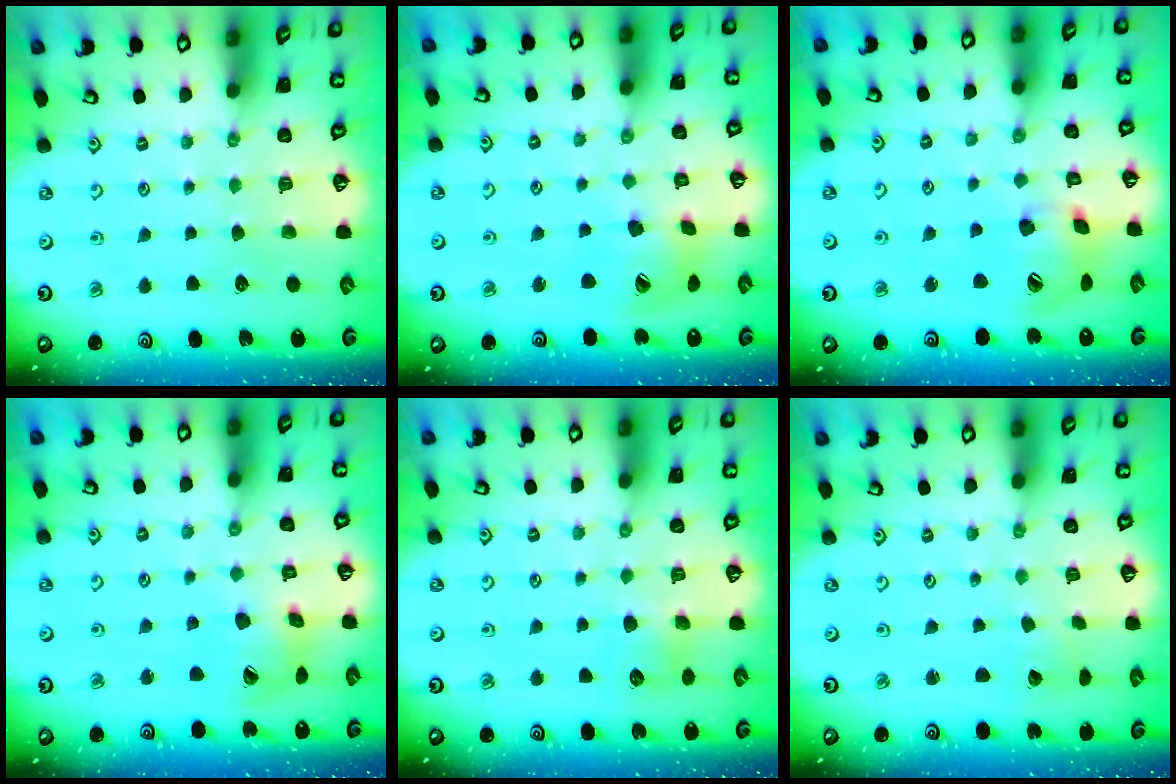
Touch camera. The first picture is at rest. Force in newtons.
{"total": 15.8, "press": 15.7, "slide": 2.1}
{"total": 16.0, "press": 15.8, "slide": 2.3}
{"total": 11.4, "press": 11.3, "slide": 1.3}
{"total": 6.1, "press": 6.1, "slide": 0.7}
{"total": 1.4, "press": 1.3, "slide": 0.2}